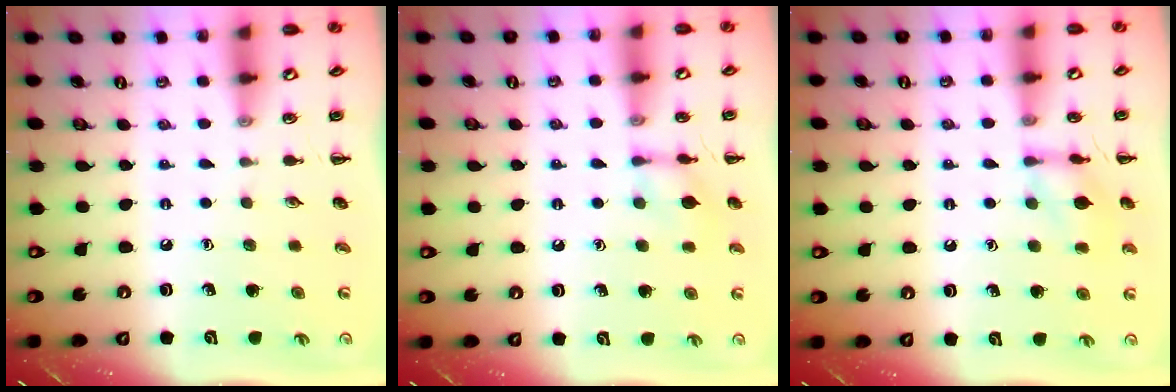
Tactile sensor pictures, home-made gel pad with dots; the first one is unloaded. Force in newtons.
{"total": 7.9, "press": 7.9, "slide": 0.2}
{"total": 9.8, "press": 9.8, "slide": 0.4}